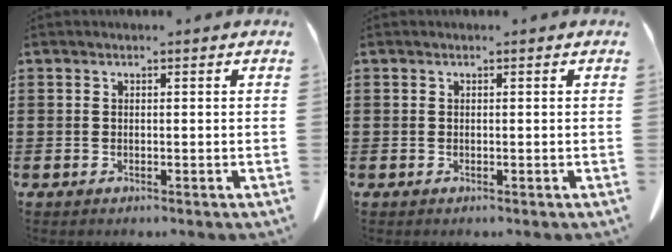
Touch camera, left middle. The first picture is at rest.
{"total": 0.0}